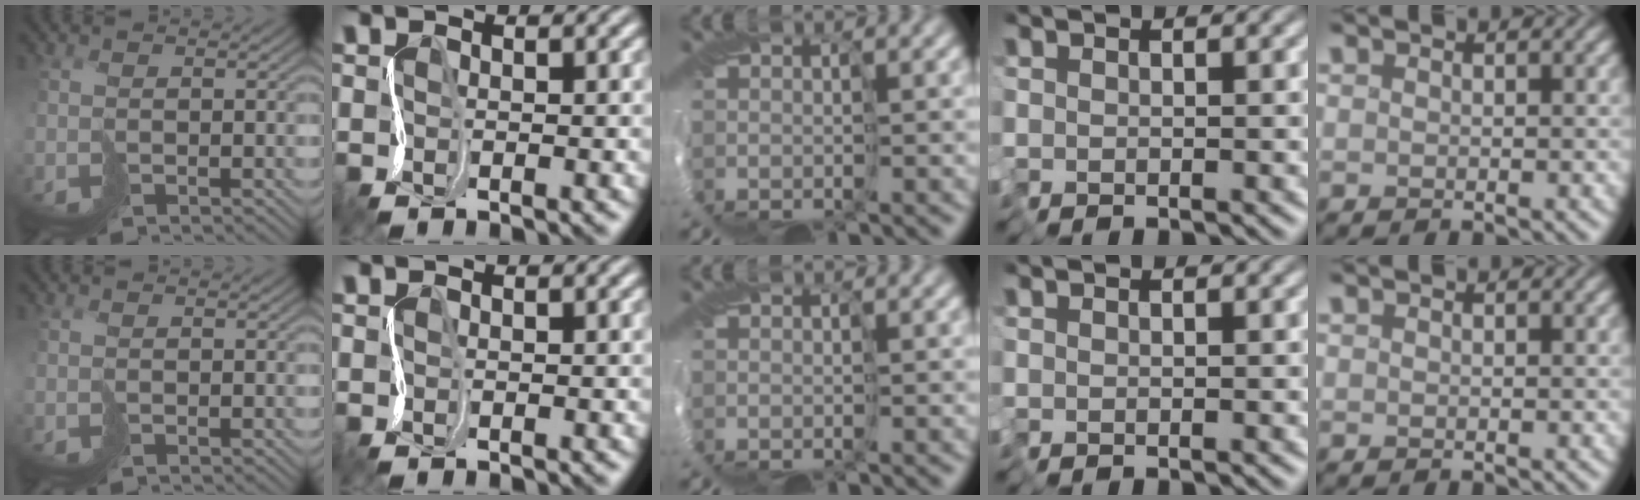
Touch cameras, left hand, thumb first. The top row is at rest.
{}